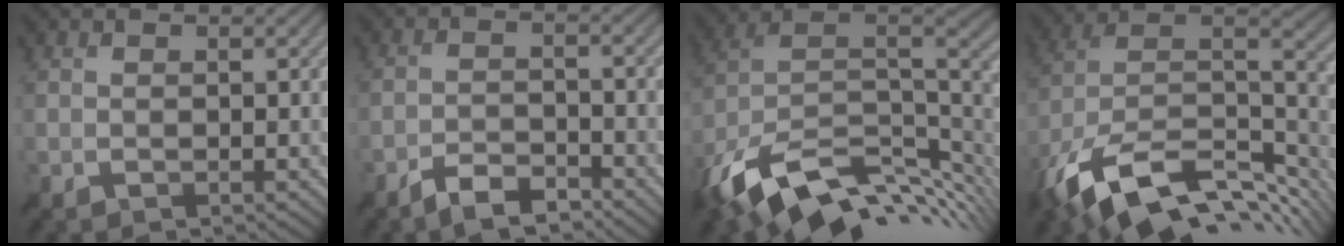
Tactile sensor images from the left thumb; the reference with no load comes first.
{"total": 4.6, "force": [-3.9, 1.1, 2.1], "torque": [-0.042, 0.000, -0.075]}
{"total": 15.5, "force": [-6.5, 8.4, 11.4], "torque": [-0.245, -0.012, -0.108]}
{"total": 17.0, "force": [-9.3, 8.8, 11.1], "torque": [-0.267, -0.027, -0.149]}